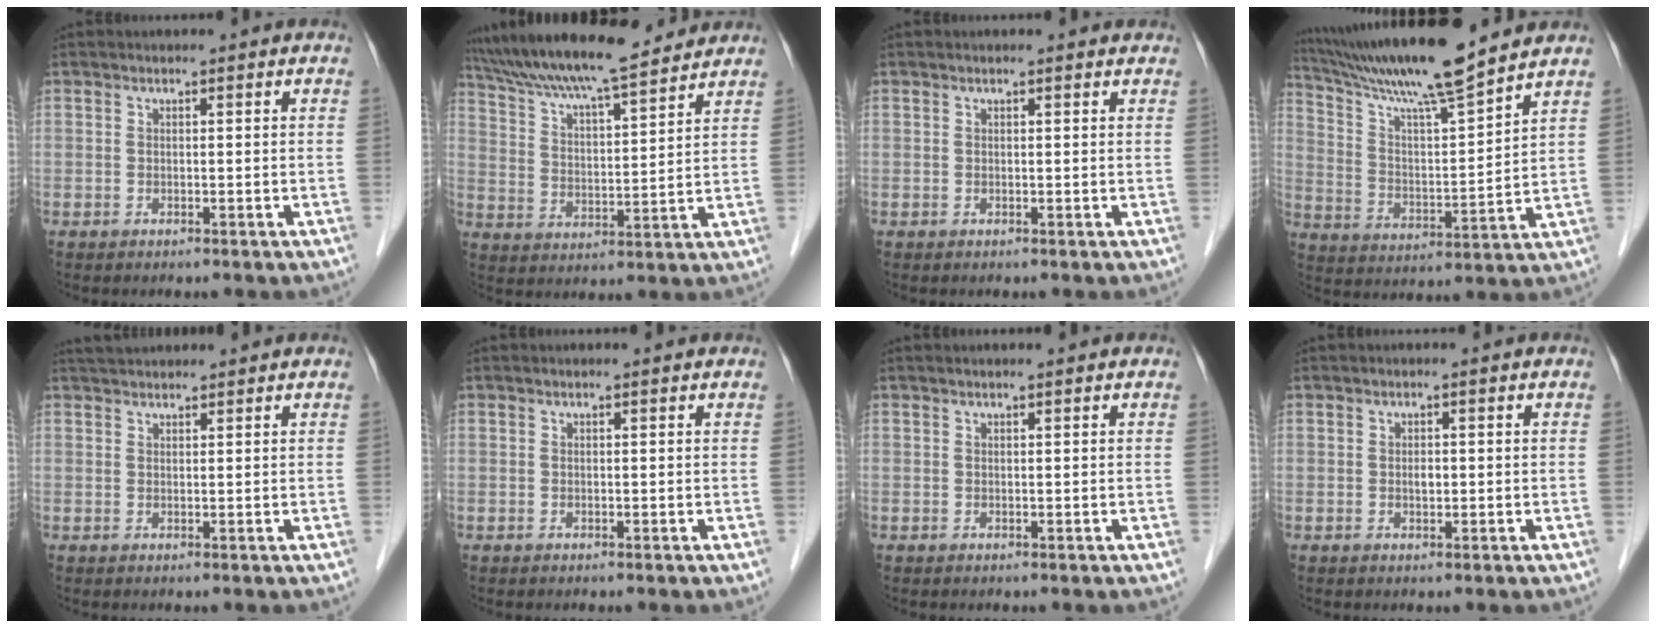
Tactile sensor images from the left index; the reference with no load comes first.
{"total": 16.5, "force": [14.7, 1.5, 7.2], "torque": [-0.130, 0.022, 0.242]}
{"total": 1.6, "force": [1.4, 0.3, 0.6], "torque": [-0.014, 0.009, 0.013]}
{"total": 15.5, "force": [13.5, -0.8, 7.6], "torque": [-0.142, 0.006, 0.236]}
{"total": 3.9, "force": [3.7, 0.5, 1.2], "torque": [-0.019, 0.035, 0.064]}
{"total": 0.6, "force": [0.6, 0.0, 0.3], "torque": [-0.010, 0.006, 0.008]}
{"total": 1.0, "force": [0.8, 0.0, 0.6], "torque": [-0.009, 0.009, 0.015]}
{"total": 1.1, "force": [0.1, 0.6, 0.9], "torque": [-0.017, 0.000, 0.002]}